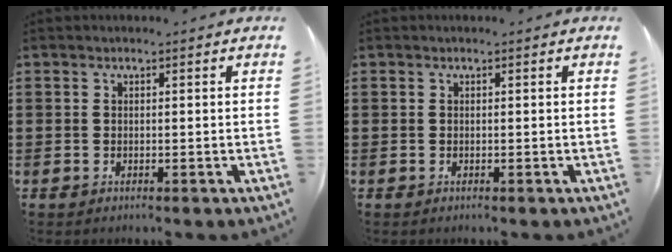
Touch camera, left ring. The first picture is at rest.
{"total": 0.0}